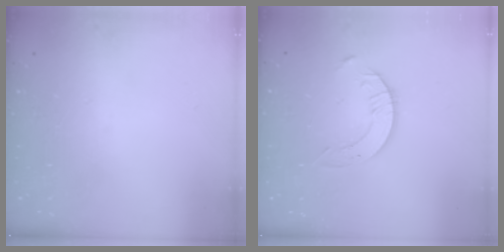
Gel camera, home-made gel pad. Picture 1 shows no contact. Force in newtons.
{"total": 3.5, "press": 3.4, "slide": 0.4}